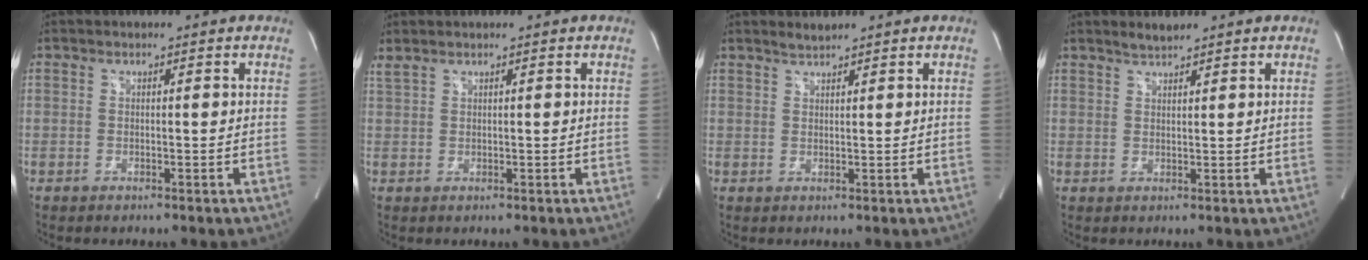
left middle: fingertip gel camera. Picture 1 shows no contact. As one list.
[{"total": 1.3, "force": [1.2, 0.0, 0.5], "torque": [-0.024, 0.015, 0.032]}, {"total": 1.4, "force": [1.4, -0.1, 0.2], "torque": [-0.006, 0.003, 0.030]}, {"total": 1.9, "force": [1.8, 0.1, 0.5], "torque": [-0.015, 0.004, 0.038]}]